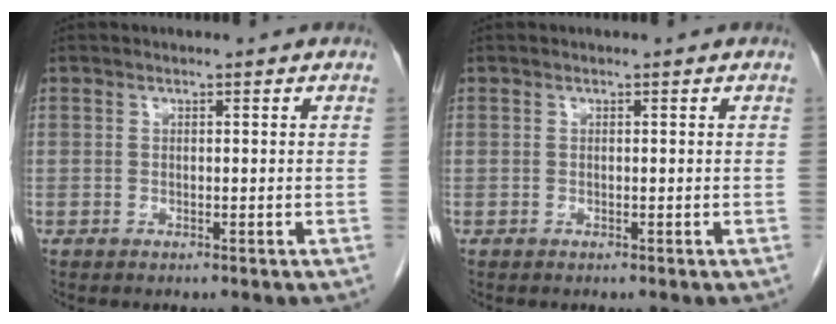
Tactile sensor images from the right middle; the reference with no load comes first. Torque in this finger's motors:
{"motor_torque": [0.36, -0.12, 0.04, 0.01]}